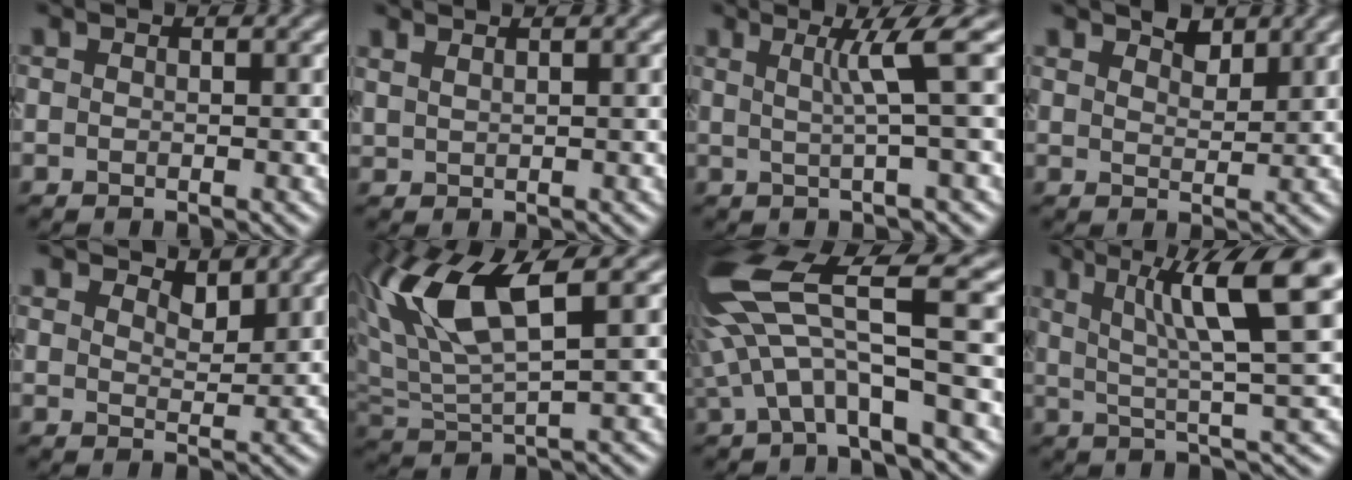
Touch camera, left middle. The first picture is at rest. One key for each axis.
{"total": 1.4, "fx": 1.3, "fy": 0.4, "fz": 0.4, "tx": -0.006, "ty": 0.002, "tz": 0.022}
{"total": 3.3, "fx": 1.0, "fy": 0.2, "fz": 3.1, "tx": -0.050, "ty": 0.011, "tz": 0.018}
{"total": 2.4, "fx": 2.2, "fy": 0.8, "fz": 0.7, "tx": -0.008, "ty": 0.008, "tz": 0.030}
{"total": 1.9, "fx": 1.8, "fy": 0.4, "fz": 0.3, "tx": -0.008, "ty": 0.003, "tz": 0.031}
{"total": 8.2, "fx": 4.0, "fy": 2.5, "fz": 6.7, "tx": -0.147, "ty": 0.015, "tz": 0.076}
{"total": 9.4, "fx": 1.4, "fy": 3.2, "fz": 8.7, "tx": -0.167, "ty": 0.013, "tz": 0.016}
{"total": 9.3, "fx": 4.1, "fy": 1.6, "fz": 8.2, "tx": -0.118, "ty": 0.020, "tz": 0.067}